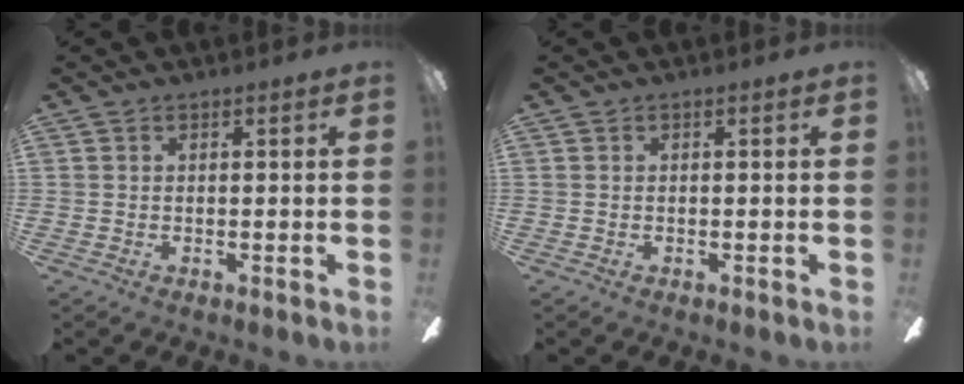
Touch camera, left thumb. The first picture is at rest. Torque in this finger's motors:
{"motor_torque": [0.00, 0.00, 0.03, 0.03, 0.00]}